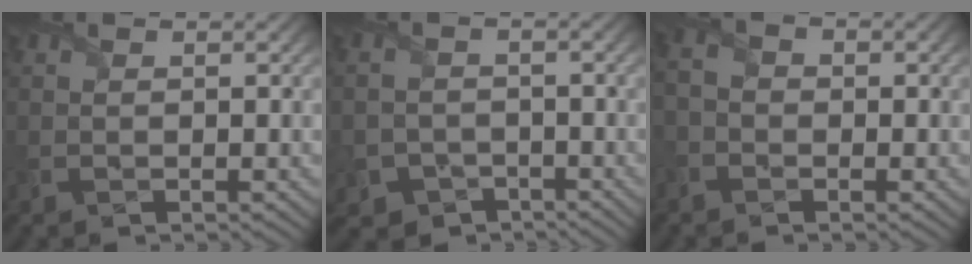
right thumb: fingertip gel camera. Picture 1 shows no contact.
{"total": 6.7, "force": [-4.0, 5.2, 1.5], "torque": [-0.043, -0.026, -0.081]}
{"total": 2.5, "force": [-1.4, 1.8, 1.1], "torque": [-0.023, 0.006, -0.034]}